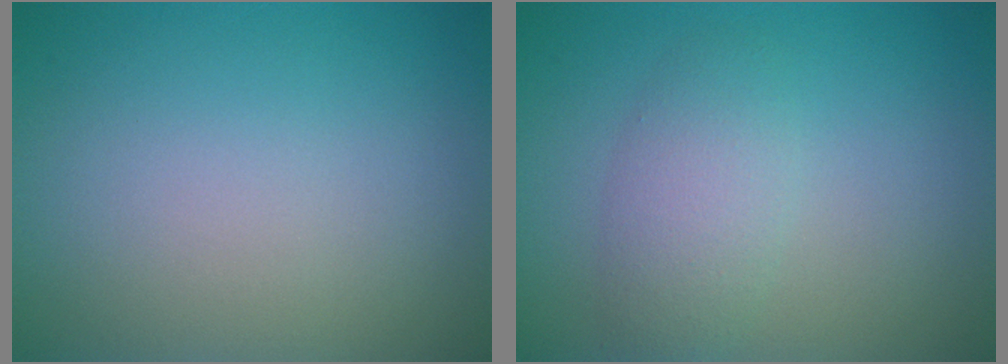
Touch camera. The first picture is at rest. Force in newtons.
{"total": 3.0, "press": 3.0, "slide": 0.1}